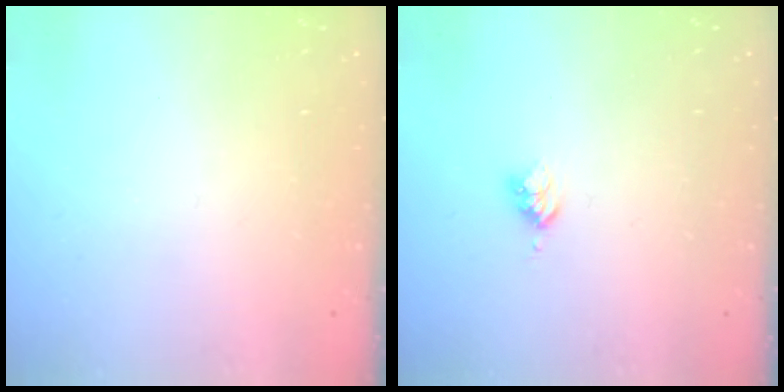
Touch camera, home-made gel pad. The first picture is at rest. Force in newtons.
{"total": 3.0, "press": 2.9, "slide": 0.4}